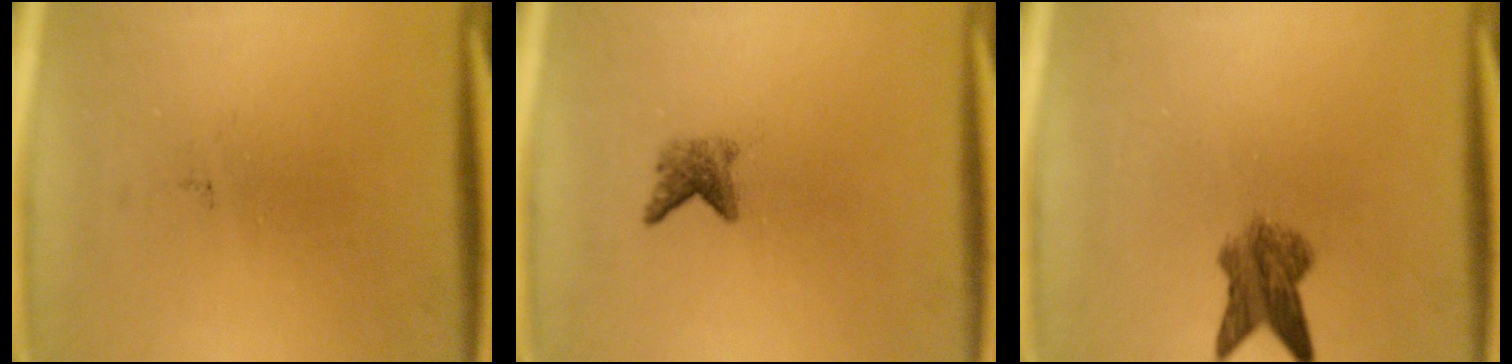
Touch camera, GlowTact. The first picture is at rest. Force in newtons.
{"total": 2.1}
{"total": 5.1}